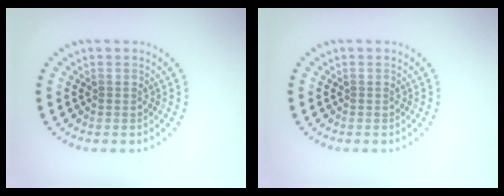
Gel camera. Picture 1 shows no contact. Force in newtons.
{"total": 0.0}